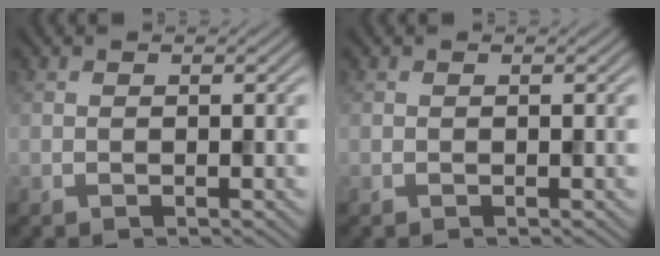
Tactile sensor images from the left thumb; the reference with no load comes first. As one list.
[{"total": 0.0}]